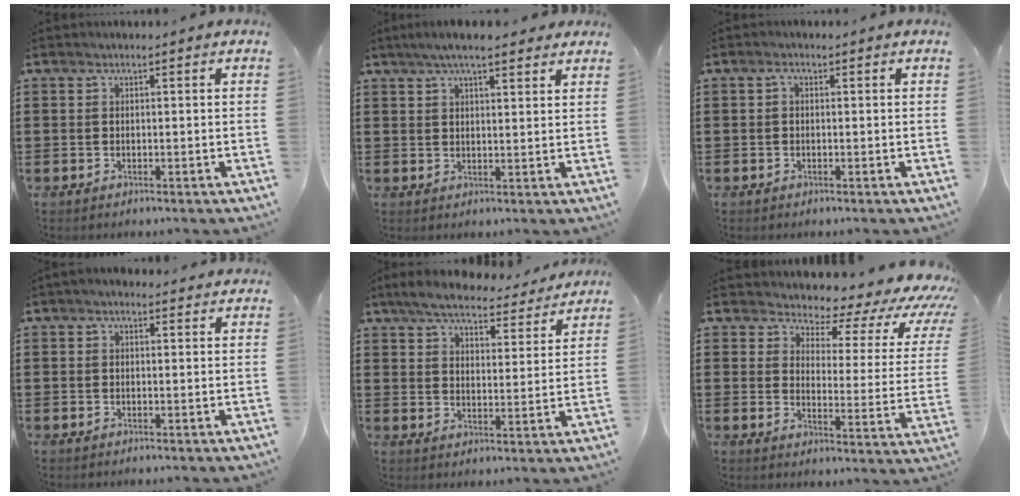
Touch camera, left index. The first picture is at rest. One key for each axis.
{"total": 5.3, "fx": 4.2, "fy": 1.0, "fz": 3.2, "tx": -0.070, "ty": 0.002, "tz": 0.074}
{"total": 0.8, "fx": -0.2, "fy": 0.4, "fz": 0.6, "tx": -0.014, "ty": 0.002, "tz": -0.005}
{"total": 1.2, "fx": 0.9, "fy": 0.6, "fz": 0.5, "tx": -0.012, "ty": 0.006, "tz": 0.016}
{"total": 6.2, "fx": 5.8, "fy": 1.0, "fz": 1.9, "tx": -0.063, "ty": -0.026, "tz": 0.102}
{"total": 5.2, "fx": 3.9, "fy": 2.1, "fz": 2.6, "tx": -0.052, "ty": -0.035, "tz": 0.057}